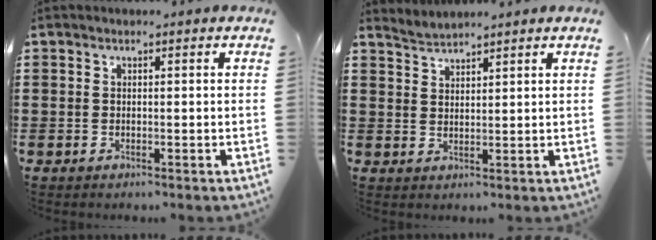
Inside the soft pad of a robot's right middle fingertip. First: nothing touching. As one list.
[{"total": 2.2, "force": [2.1, -0.4, -0.5], "torque": [0.002, -0.001, 0.041]}]